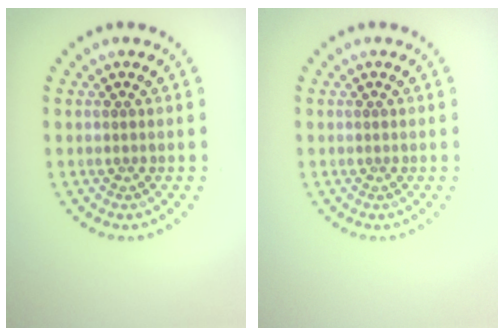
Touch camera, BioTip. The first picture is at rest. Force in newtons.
{"total": 0.0}